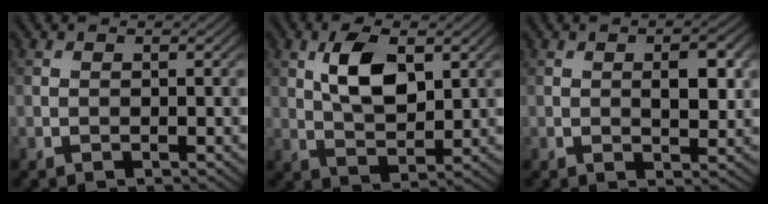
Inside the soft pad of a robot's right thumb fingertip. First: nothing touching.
{"total": 7.1, "force": [2.3, 3.5, 5.8], "torque": [-0.118, 0.001, 0.044]}
{"total": 4.1, "force": [0.7, 1.7, 3.6], "torque": [-0.059, -0.001, 0.012]}